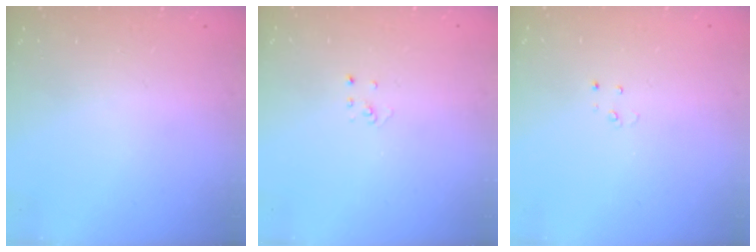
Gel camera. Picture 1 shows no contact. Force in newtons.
{"total": 2.1, "press": 2.1, "slide": 0.1}
{"total": 2.3, "press": 2.3, "slide": 0.2}